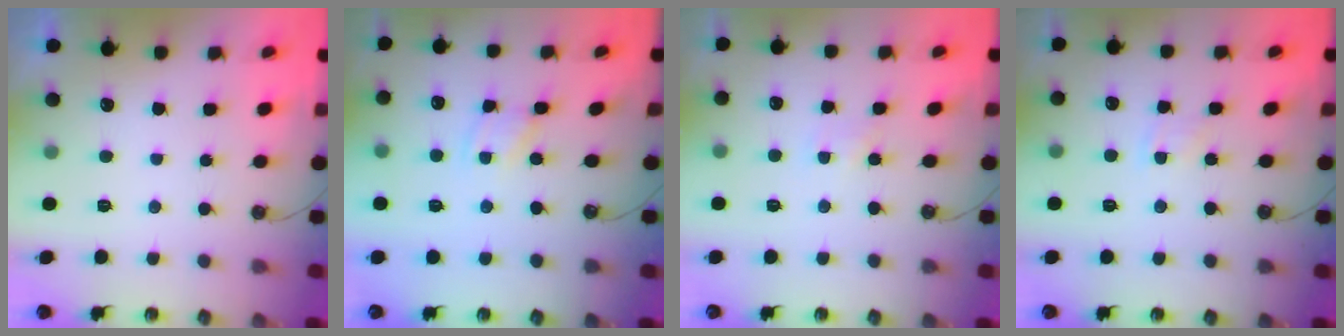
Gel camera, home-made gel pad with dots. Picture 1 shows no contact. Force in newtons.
{"total": 1.2, "press": 1.2, "slide": 0.2}
{"total": 3.7, "press": 3.7, "slide": 0.5}
{"total": 4.1, "press": 4.1, "slide": 0.5}